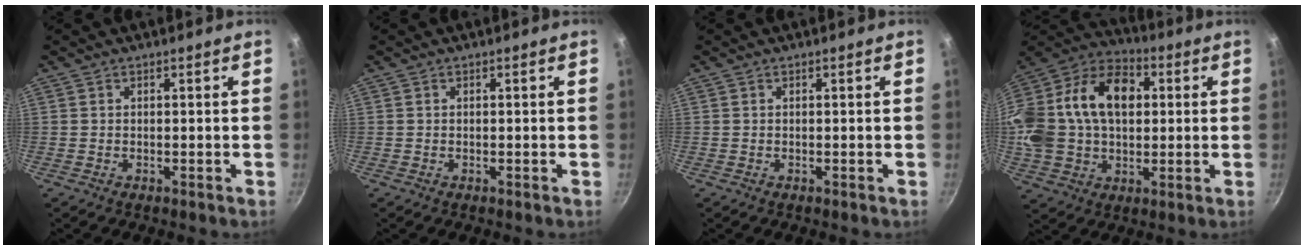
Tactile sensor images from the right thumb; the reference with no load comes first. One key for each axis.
{"total": 0.0}
{"total": 0.0}
{"total": 25.8, "fx": 3.8, "fy": 17.9, "fz": 18.1, "tx": -0.347, "ty": 0.041, "tz": 0.056}